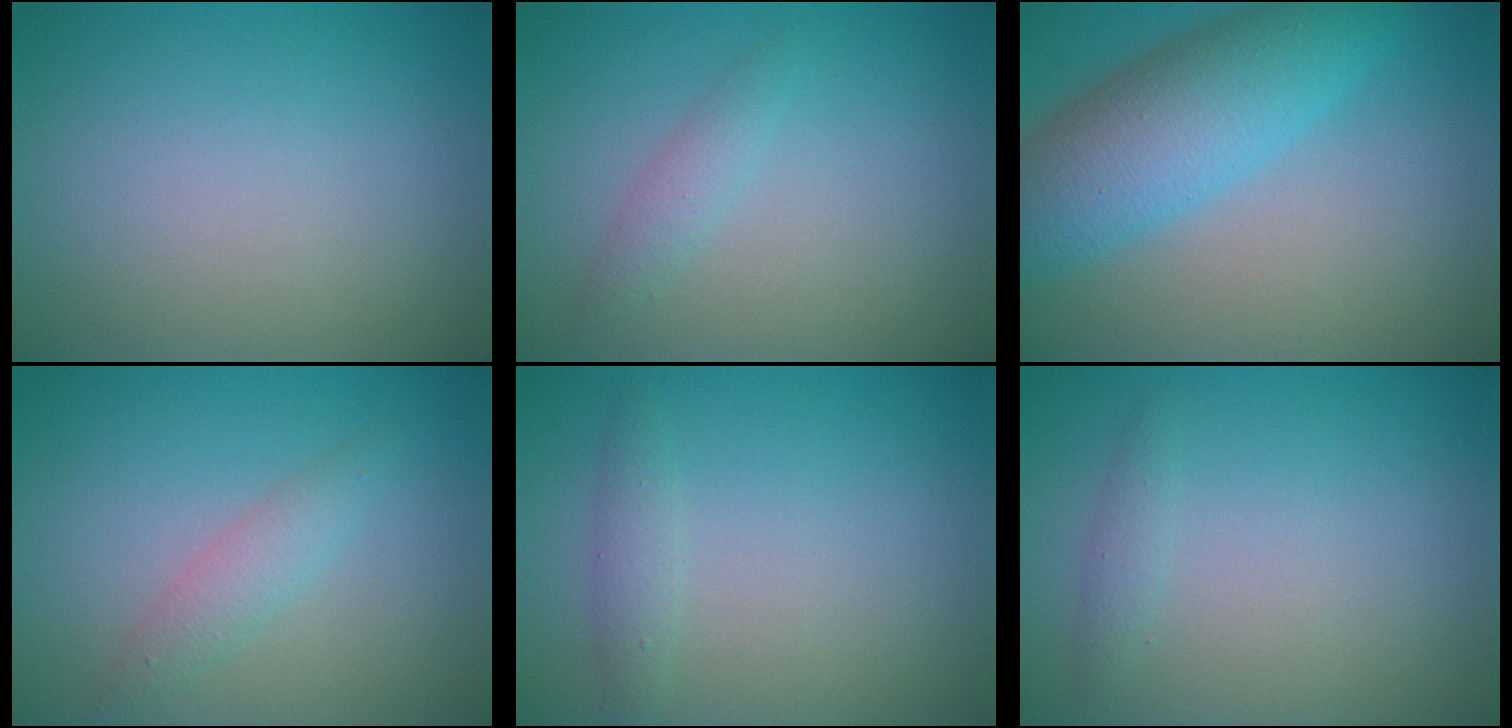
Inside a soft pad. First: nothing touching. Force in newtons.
{"total": 1.4, "press": 1.4, "slide": 0.0}
{"total": 7.5, "press": 7.5, "slide": 0.1}
{"total": 2.0, "press": 2.0, "slide": 0.0}
{"total": 1.4, "press": 1.4, "slide": 0.1}
{"total": 1.0, "press": 1.0, "slide": 0.0}